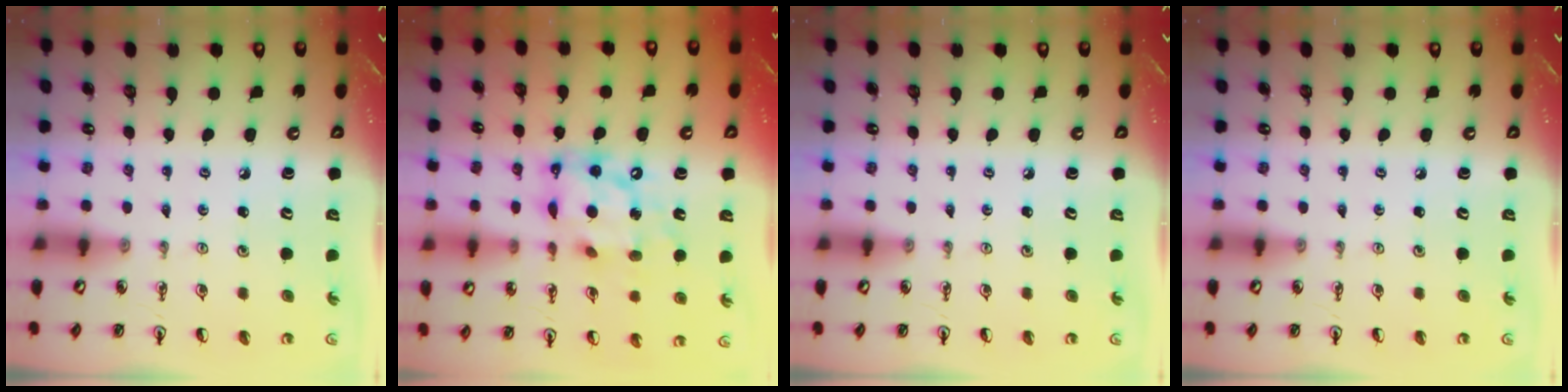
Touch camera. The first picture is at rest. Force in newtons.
{"total": 14.2, "press": 14.2, "slide": 1.4}
{"total": 0.0}
{"total": 0.0}